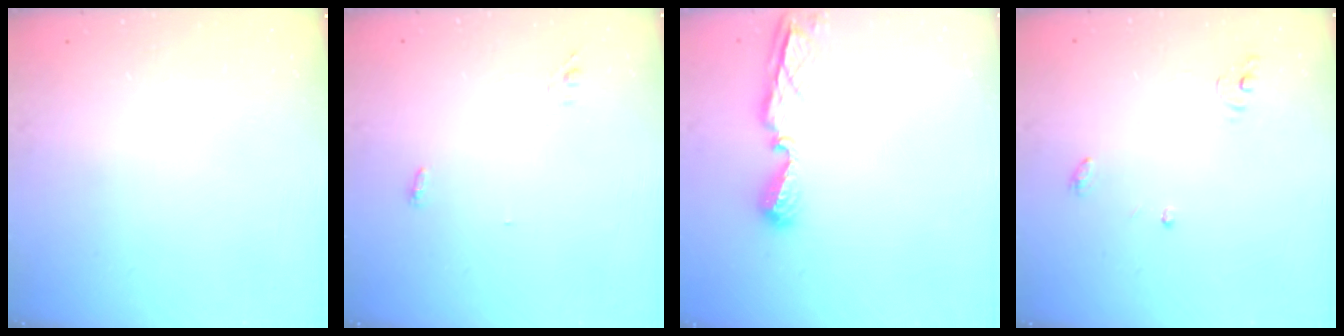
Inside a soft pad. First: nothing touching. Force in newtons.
{"total": 3.2, "press": 2.9, "slide": 1.5}
{"total": 8.0, "press": 7.9, "slide": 1.0}
{"total": 3.9, "press": 3.9, "slide": 0.2}